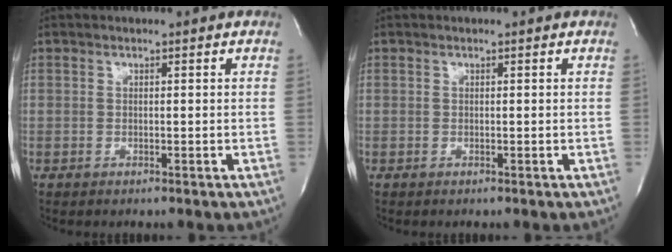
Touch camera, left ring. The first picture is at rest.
{"total": 0.0}